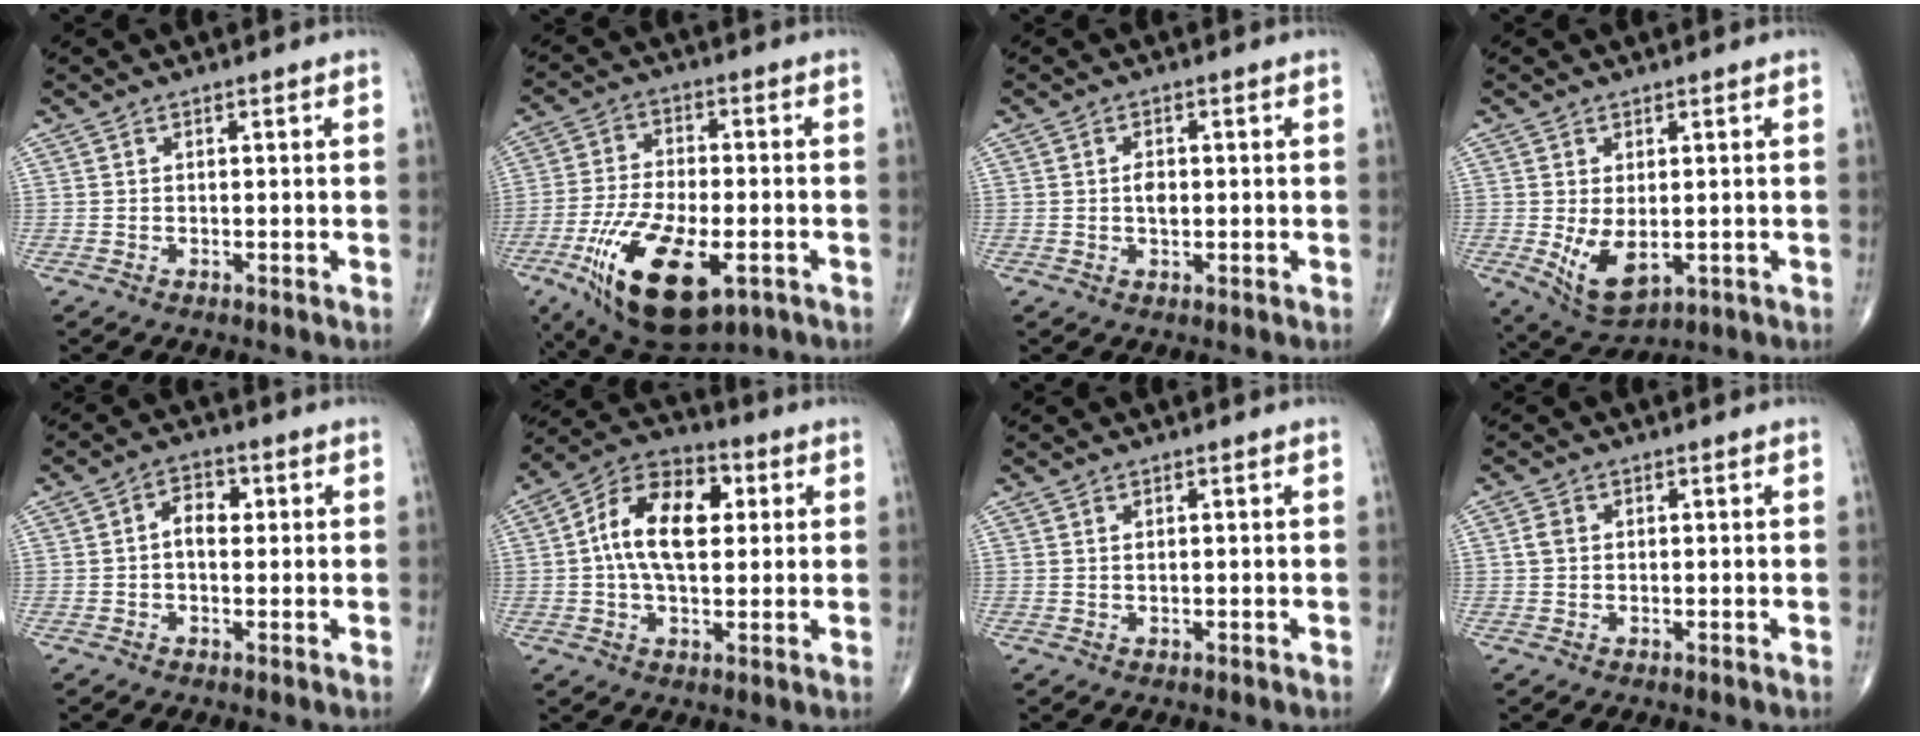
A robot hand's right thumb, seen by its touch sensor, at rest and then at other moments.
{"total": 18.5, "force": [-7.3, 8.3, 14.9], "torque": [-0.285, 0.003, -0.109]}
{"total": 2.4, "force": [0.1, 1.4, 2.0], "torque": [-0.034, 0.000, 0.000]}
{"total": 7.6, "force": [-1.0, 4.2, 6.2], "torque": [-0.105, -0.015, 0.003]}
{"total": 4.4, "force": [0.3, 2.9, 3.2], "torque": [-0.041, 0.014, -0.002]}
{"total": 14.6, "force": [2.2, 8.5, 11.7], "torque": [-0.189, 0.021, 0.027]}
{"total": 0.5, "force": [0.3, 0.2, 0.4], "torque": [-0.011, 0.001, 0.006]}
{"total": 1.9, "force": [0.2, 1.5, 1.1], "torque": [-0.022, 0.005, 0.003]}